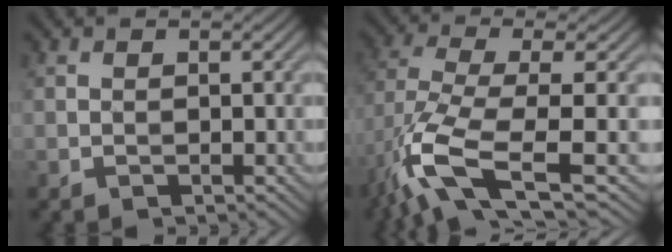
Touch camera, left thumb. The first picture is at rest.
{"total": 10.9, "force": [-4.0, 3.3, 9.5], "torque": [-0.214, -0.008, -0.077]}